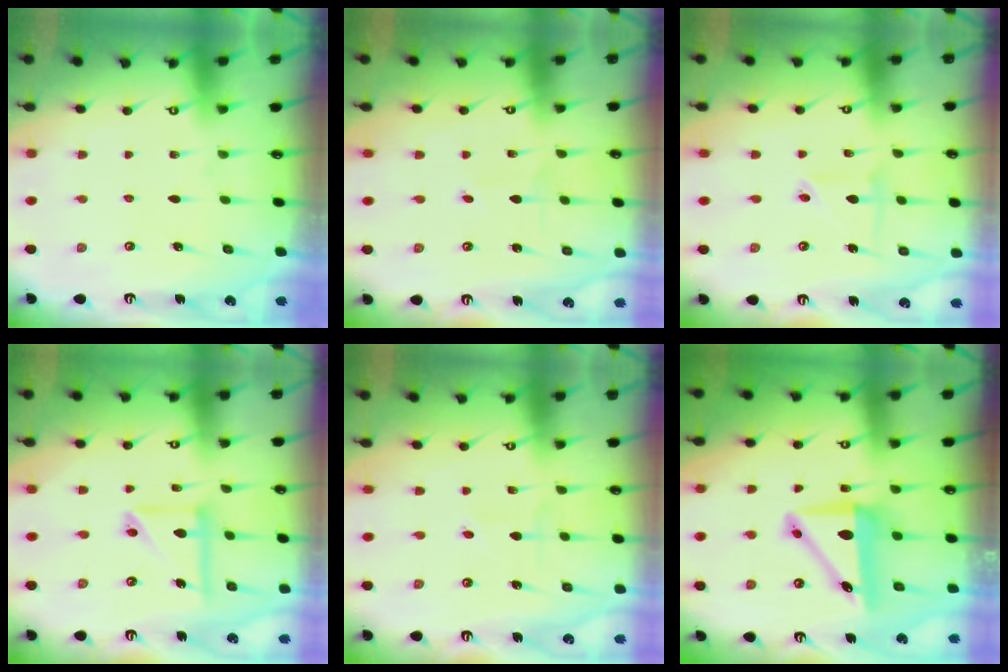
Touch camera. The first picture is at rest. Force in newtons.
{"total": 0.6, "press": 0.6, "slide": 0.0}
{"total": 3.8, "press": 3.7, "slide": 0.4}
{"total": 12.6, "press": 12.5, "slide": 1.7}
{"total": 2.2, "press": 2.2, "slide": 0.3}
{"total": 9.0, "press": 8.8, "slide": 2.0}